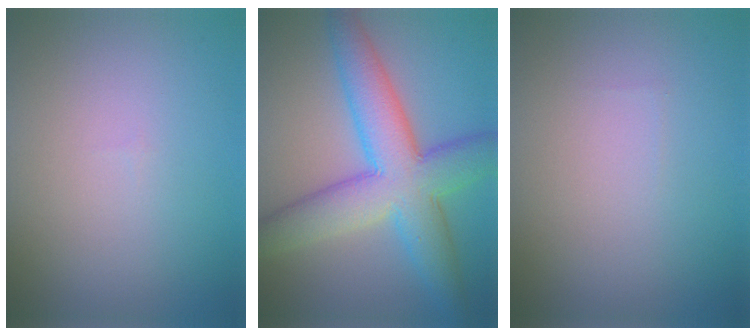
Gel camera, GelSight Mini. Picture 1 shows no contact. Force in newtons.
{"total": 9.4, "press": 9.4, "slide": 0.3}
{"total": 0.0}